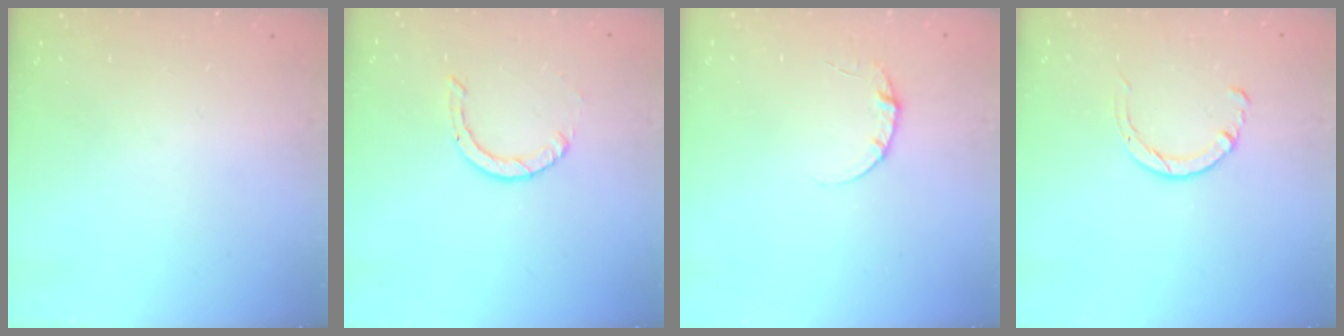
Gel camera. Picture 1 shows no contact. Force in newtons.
{"total": 0.9, "press": 0.9, "slide": 0.1}
{"total": 4.0, "press": 4.0, "slide": 0.4}
{"total": 2.9, "press": 2.8, "slide": 0.4}